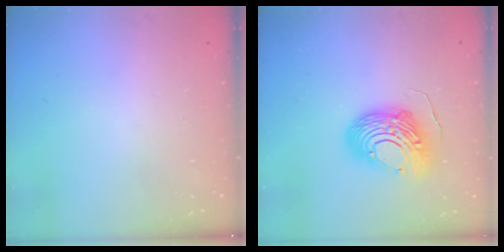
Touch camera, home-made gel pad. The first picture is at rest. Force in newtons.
{"total": 12.6, "press": 12.6, "slide": 1.4}